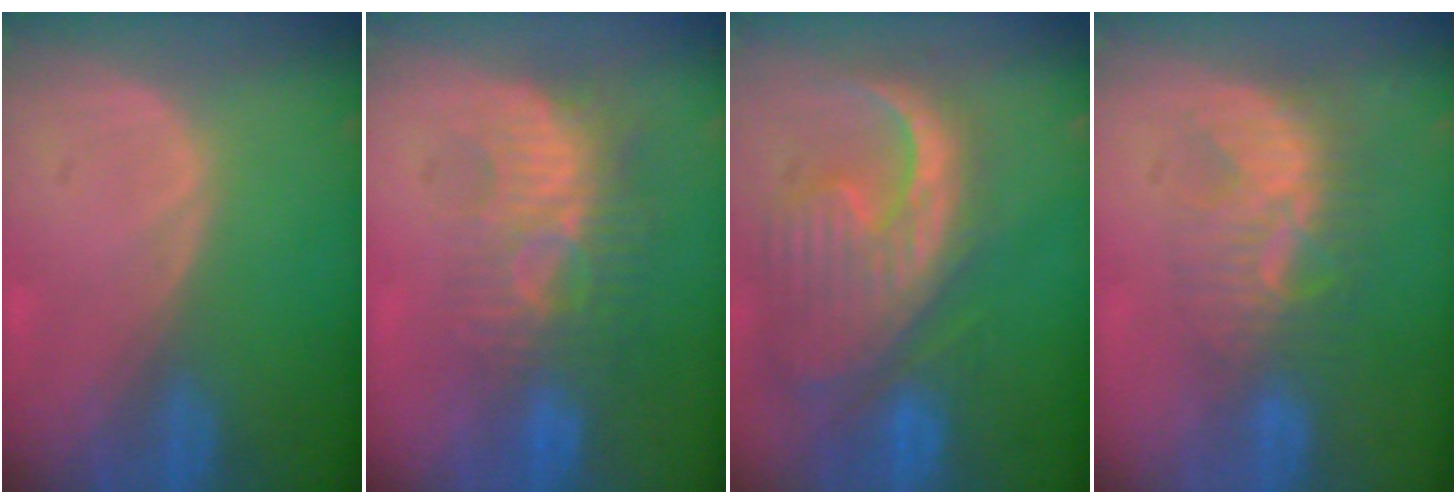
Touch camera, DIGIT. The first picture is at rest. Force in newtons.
{"total": 9.4, "press": 8.4, "slide": 4.1}
{"total": 13.0, "press": 11.2, "slide": 6.6}
{"total": 8.1, "press": 7.4, "slide": 3.4}